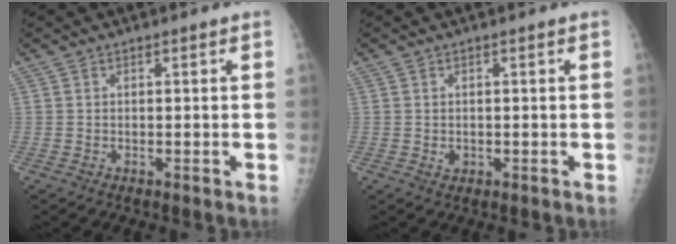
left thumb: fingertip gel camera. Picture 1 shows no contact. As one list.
[{"total": 1.2, "force": [-0.1, 1.0, 0.6], "torque": [-0.007, 0.000, 0.003]}]